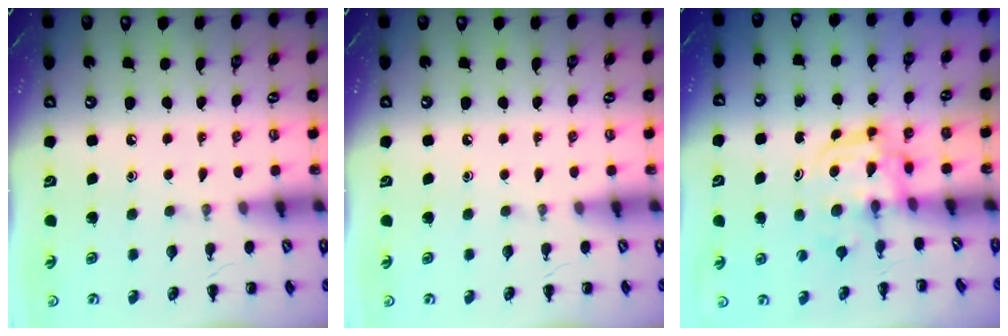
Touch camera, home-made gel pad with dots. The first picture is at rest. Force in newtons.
{"total": 0.0}
{"total": 2.7, "press": 2.7, "slide": 0.3}